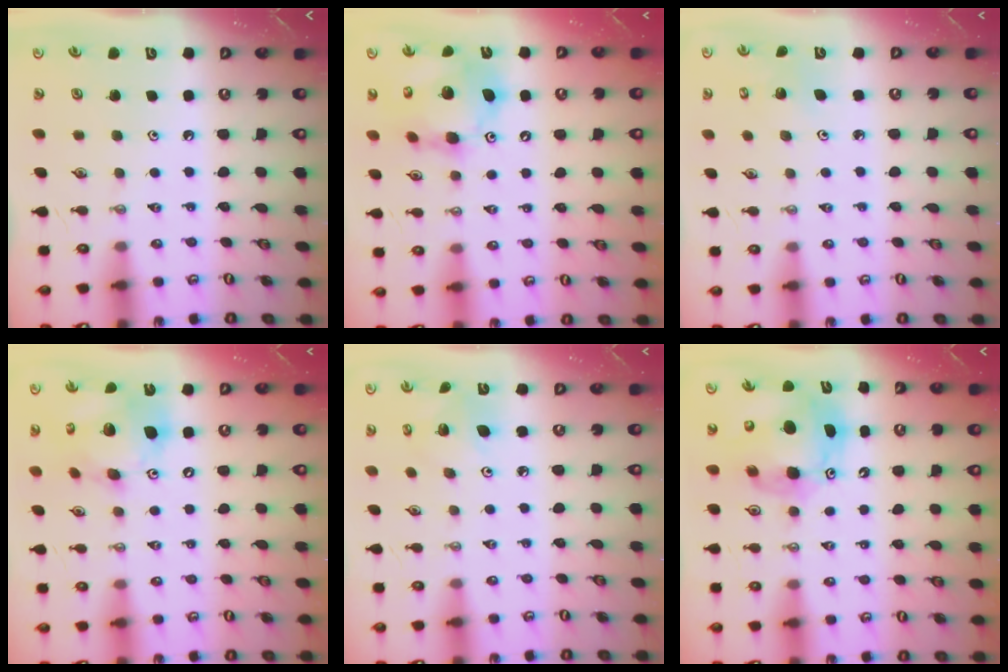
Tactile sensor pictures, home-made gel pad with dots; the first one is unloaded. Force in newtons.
{"total": 15.2, "press": 15.1, "slide": 1.8}
{"total": 2.5, "press": 2.5, "slide": 0.2}
{"total": 16.6, "press": 16.4, "slide": 2.6}
{"total": 6.8, "press": 6.8, "slide": 0.2}
{"total": 13.9, "press": 13.8, "slide": 2.1}